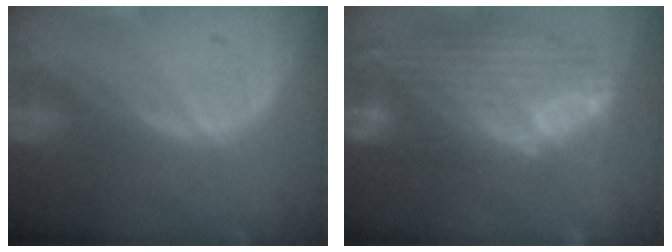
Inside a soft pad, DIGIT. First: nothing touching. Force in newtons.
{"total": 12.1, "press": 10.2, "slide": 6.4}